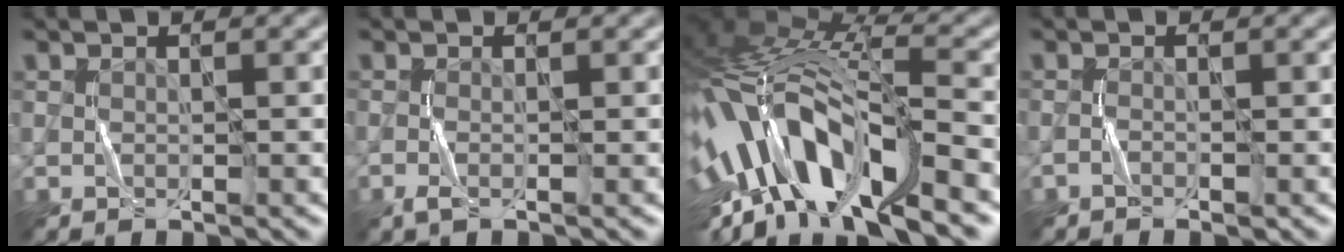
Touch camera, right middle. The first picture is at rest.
{"total": 1.4, "force": [-0.7, 0.3, 1.1], "torque": [-0.028, 0.001, -0.017]}
{"total": 13.8, "force": [-4.2, 5.6, 11.9], "torque": [-0.226, 0.017, -0.074]}
{"total": 1.0, "force": [-0.7, 0.2, 0.6], "torque": [-0.015, 0.002, -0.015]}